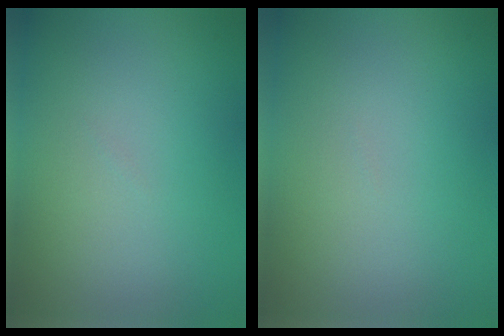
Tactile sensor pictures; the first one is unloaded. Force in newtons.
{"total": 0.0}